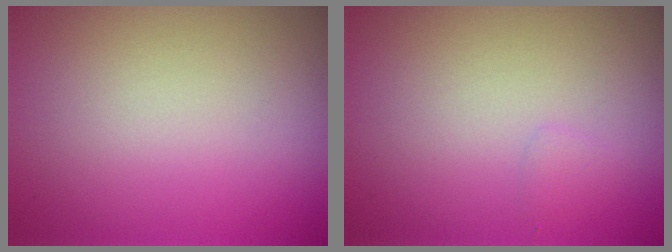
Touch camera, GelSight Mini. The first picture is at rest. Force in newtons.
{"total": 0.7, "press": 0.7, "slide": 0.0}